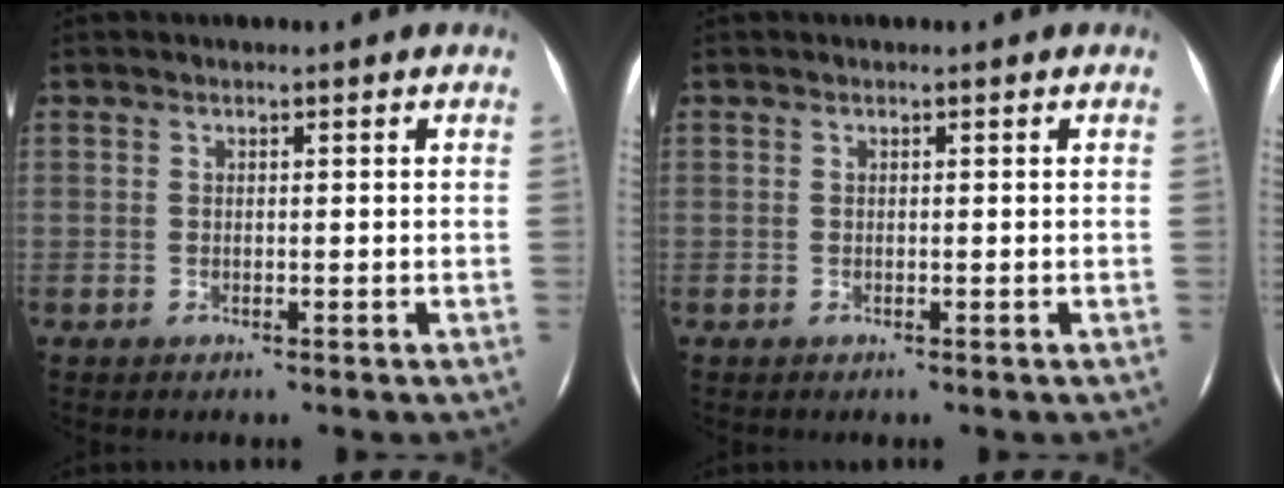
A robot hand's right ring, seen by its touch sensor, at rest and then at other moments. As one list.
[{"total": 0.0}]